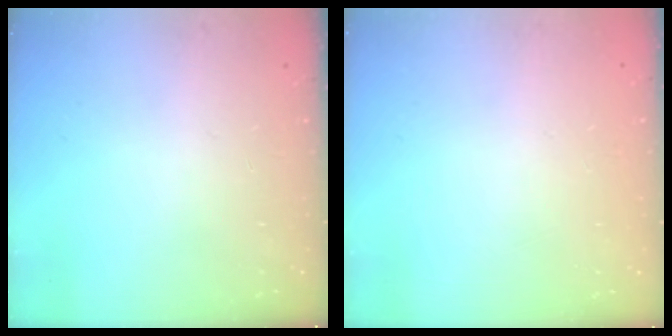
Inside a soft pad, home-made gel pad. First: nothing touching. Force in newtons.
{"total": 0.0}